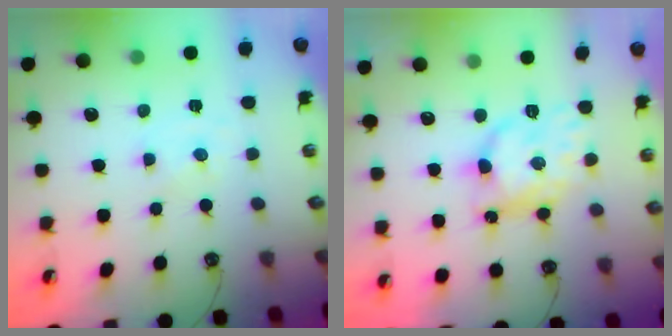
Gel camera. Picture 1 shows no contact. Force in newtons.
{"total": 15.4, "press": 15.4, "slide": 0.4}